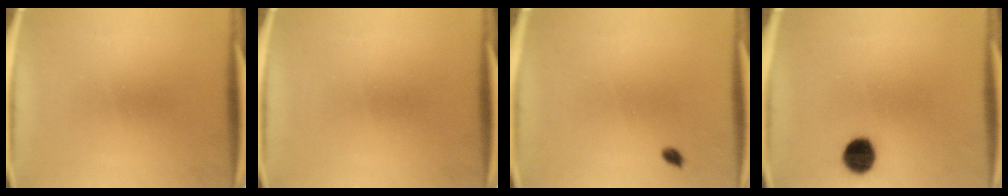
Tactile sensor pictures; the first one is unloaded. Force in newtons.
{"total": 0.0}
{"total": 1.0}
{"total": 6.7}